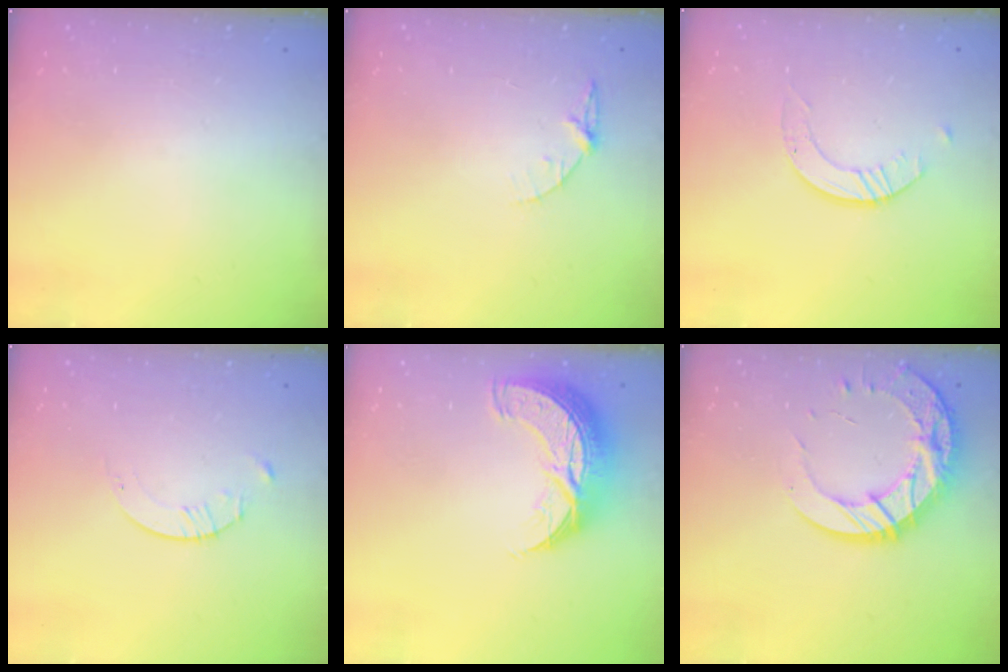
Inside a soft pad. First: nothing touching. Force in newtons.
{"total": 5.2, "press": 5.1, "slide": 0.6}
{"total": 2.6, "press": 2.5, "slide": 0.3}
{"total": 2.1, "press": 2.1, "slide": 0.3}
{"total": 10.8, "press": 10.7, "slide": 1.0}
{"total": 16.1, "press": 16.0, "slide": 1.2}